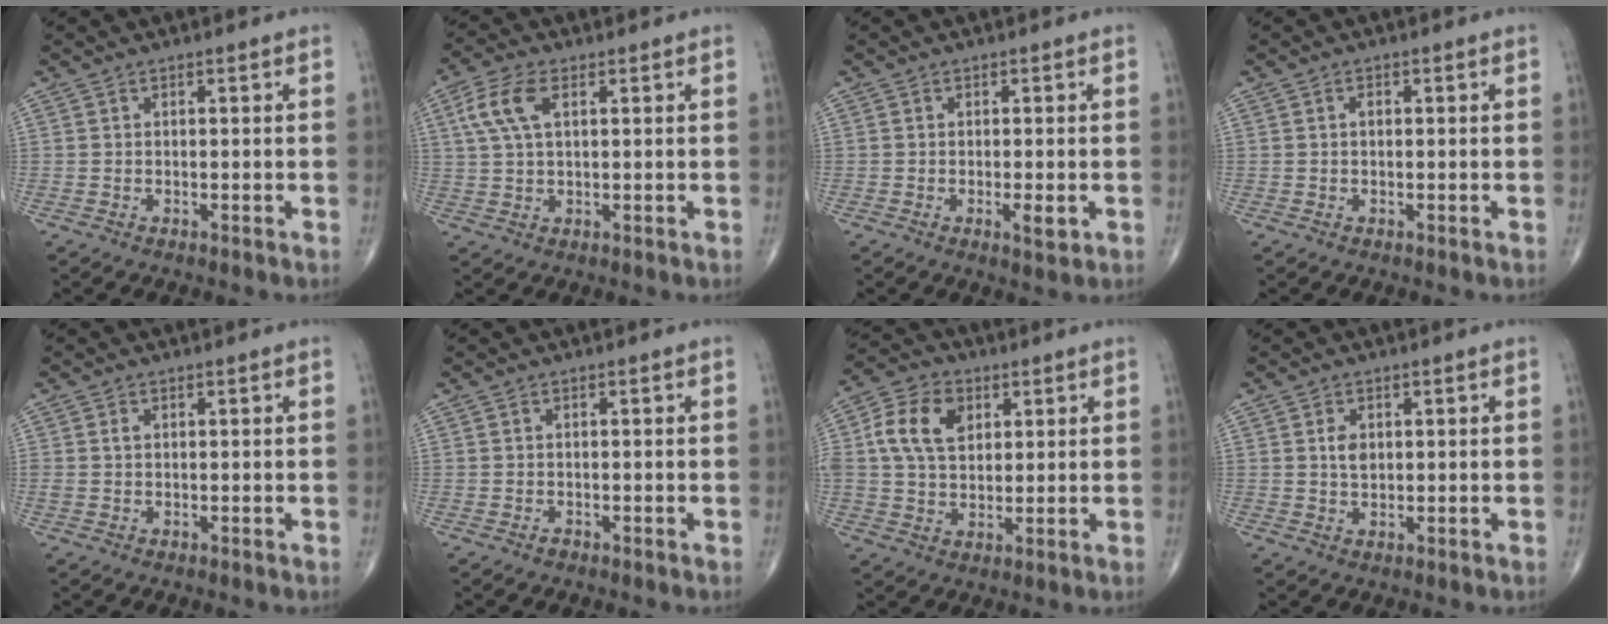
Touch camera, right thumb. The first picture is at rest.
{"total": 7.3, "force": [2.4, 3.5, 5.9], "torque": [-0.137, 0.011, 0.049]}
{"total": 2.8, "force": [-0.8, 0.9, 2.6], "torque": [-0.042, -0.006, -0.011]}
{"total": 0.9, "force": [0.0, 0.6, 0.6], "torque": [-0.006, 0.003, -0.002]}
{"total": 1.4, "force": [0.2, 1.0, 0.9], "torque": [-0.020, 0.005, 0.007]}
{"total": 0.7, "force": [-0.5, 0.4, 0.2], "torque": [-0.001, 0.001, -0.010]}
{"total": 10.8, "force": [2.9, 7.5, 7.3], "torque": [-0.125, 0.007, 0.048]}
{"total": 2.8, "force": [0.6, 1.9, 2.0], "torque": [-0.029, -0.002, 0.011]}